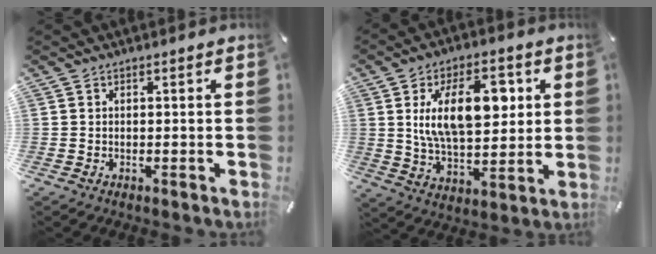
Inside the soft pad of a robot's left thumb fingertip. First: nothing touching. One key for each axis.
{"total": 16.4, "fx": 4.6, "fy": 8.8, "fz": 13.1, "tx": -0.219, "ty": -0.001, "tz": 0.076}